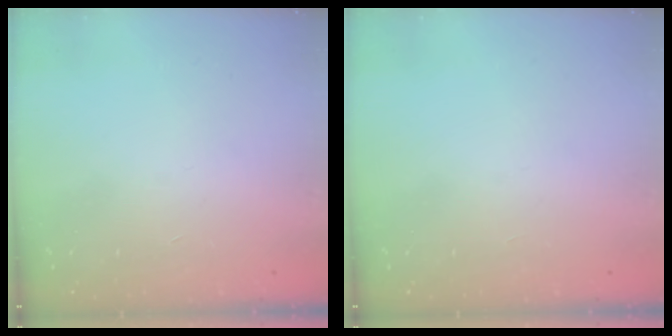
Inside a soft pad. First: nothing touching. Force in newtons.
{"total": 0.0}